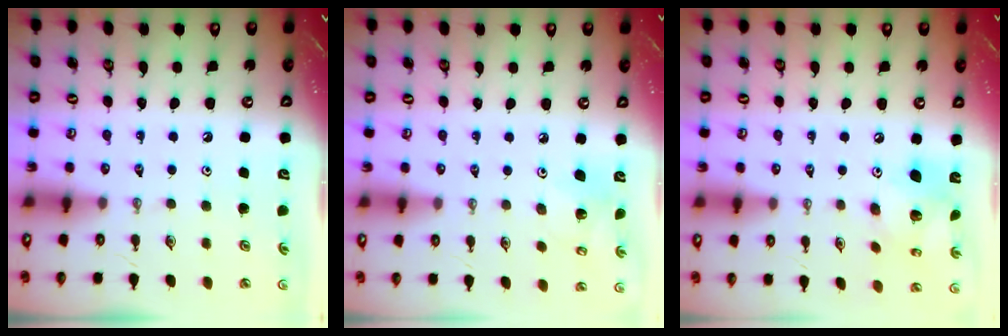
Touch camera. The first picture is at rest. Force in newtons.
{"total": 6.0, "press": 5.5, "slide": 2.4}
{"total": 12.9, "press": 12.9, "slide": 1.0}